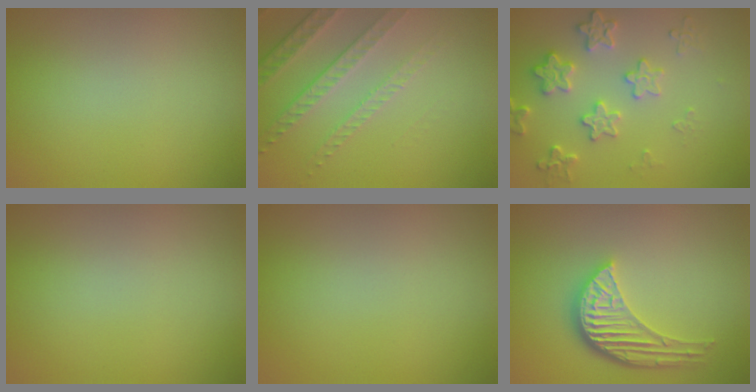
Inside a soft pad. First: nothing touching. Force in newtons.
{"total": 4.6, "press": 3.3, "slide": 3.2}
{"total": 3.8, "press": 3.5, "slide": 1.7}
{"total": 0.0}
{"total": 0.0}
{"total": 5.2, "press": 3.9, "slide": 3.4}